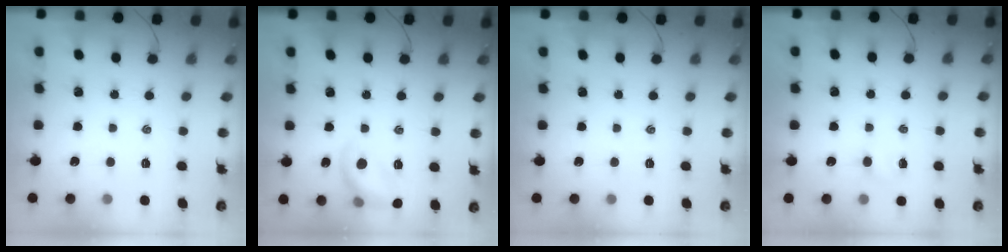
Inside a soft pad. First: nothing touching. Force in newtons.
{"total": 12.5, "press": 12.4, "slide": 1.6}
{"total": 0.0}
{"total": 1.6, "press": 1.5, "slide": 0.6}